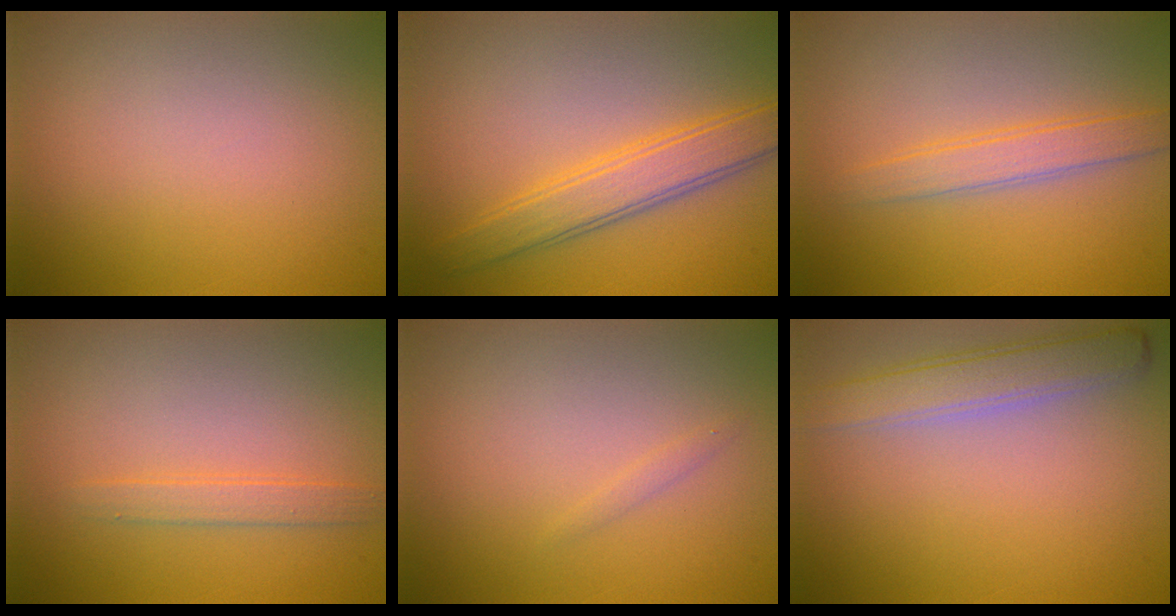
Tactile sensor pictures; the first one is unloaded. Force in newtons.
{"total": 4.1, "press": 4.1, "slide": 0.2}
{"total": 2.5, "press": 2.5, "slide": 0.0}
{"total": 1.6, "press": 1.6, "slide": 0.0}
{"total": 1.1, "press": 1.1, "slide": 0.2}
{"total": 3.5, "press": 3.5, "slide": 0.2}